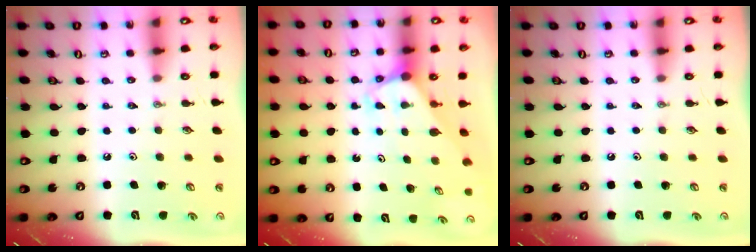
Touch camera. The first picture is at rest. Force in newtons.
{"total": 3.0, "press": 3.0, "slide": 0.0}
{"total": 0.0}